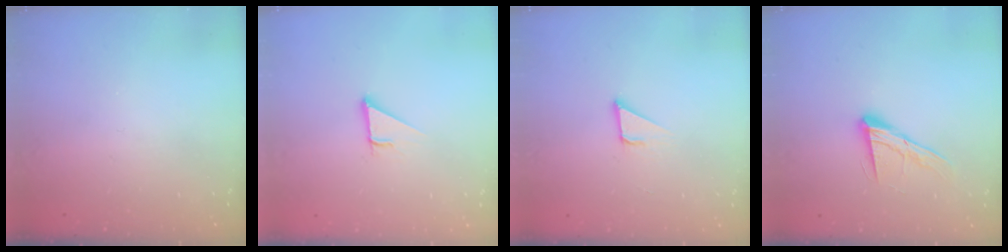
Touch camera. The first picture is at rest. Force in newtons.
{"total": 2.9, "press": 2.9, "slide": 0.1}
{"total": 2.1, "press": 2.1, "slide": 0.0}
{"total": 12.4, "press": 12.3, "slide": 1.4}